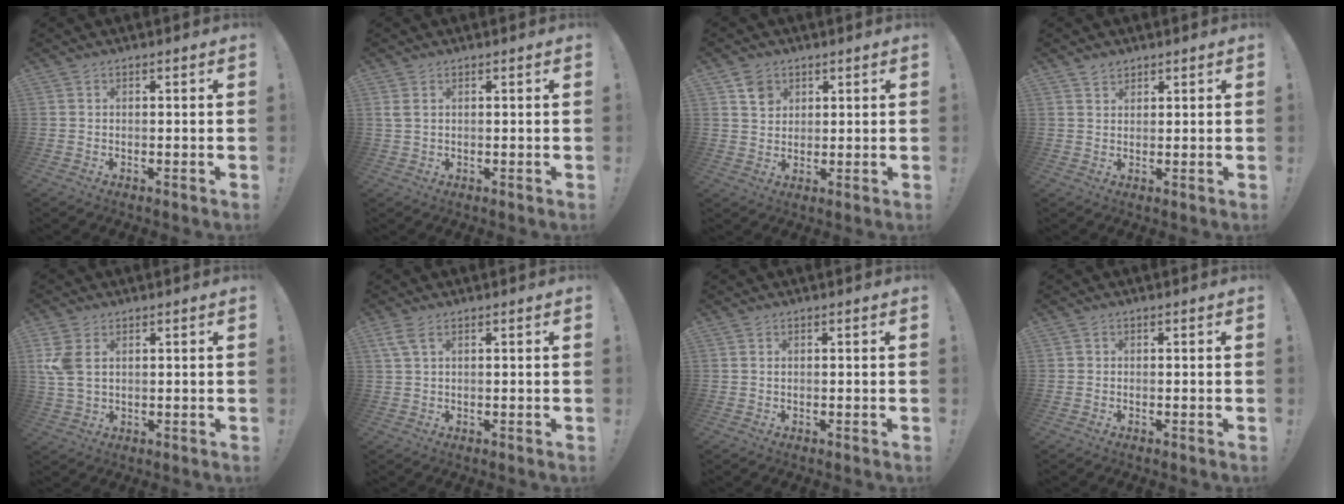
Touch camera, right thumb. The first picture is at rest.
{"total": 2.0, "force": [0.9, 1.0, 1.4], "torque": [-0.036, 0.006, 0.020]}
{"total": 4.8, "force": [2.7, 3.8, 1.2], "torque": [-0.008, -0.011, 0.048]}
{"total": 2.3, "force": [1.9, 1.2, 0.4], "torque": [0.003, -0.011, 0.033]}
{"total": 6.6, "force": [2.1, 4.2, 4.6], "torque": [-0.107, -0.004, 0.041]}
{"total": 3.5, "force": [1.7, 1.3, 2.9], "torque": [-0.065, 0.005, 0.033]}
{"total": 0.0}
{"total": 0.6, "force": [0.1, 0.6, 0.0], "torque": [-0.007, 0.004, 0.003]}